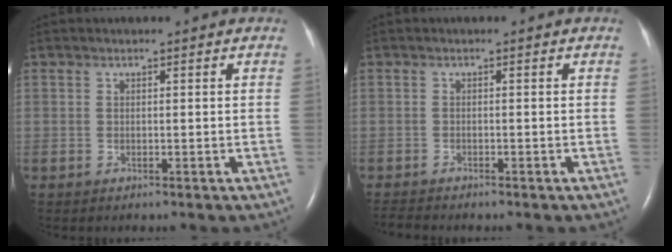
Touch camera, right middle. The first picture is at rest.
{"total": 2.1, "force": [-2.1, 0.0, 0.5], "torque": [-0.014, -0.009, -0.033]}